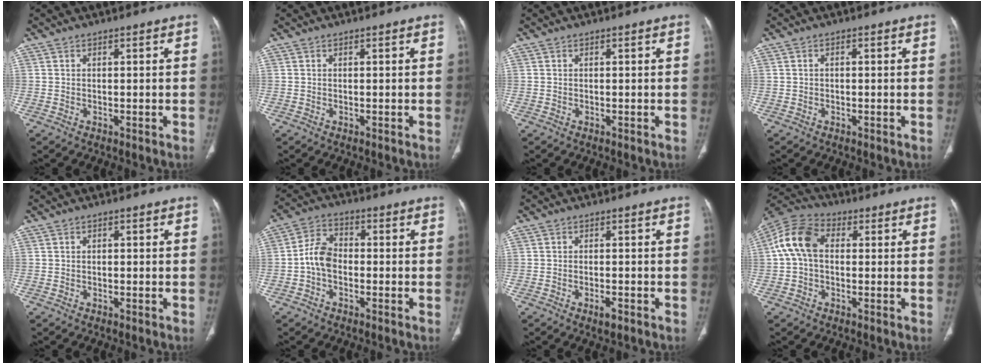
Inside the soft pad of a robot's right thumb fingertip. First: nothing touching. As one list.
[{"total": 0.0}, {"total": 0.0}, {"total": 0.5, "force": [-0.1, 0.4, 0.4], "torque": [-0.008, 0.001, -0.003]}, {"total": 0.7, "force": [-0.1, 0.5, 0.5], "torque": [-0.004, 0.002, -0.003]}, {"total": 6.3, "force": [-1.4, 4.4, 4.3], "torque": [-0.072, 0.023, -0.038]}, {"total": 2.2, "force": [-1.2, 0.8, 1.6], "torque": [-0.029, 0.001, -0.019]}, {"total": 10.0, "force": [0.8, 6.9, 7.2], "torque": [-0.142, 0.030, 0.005]}]